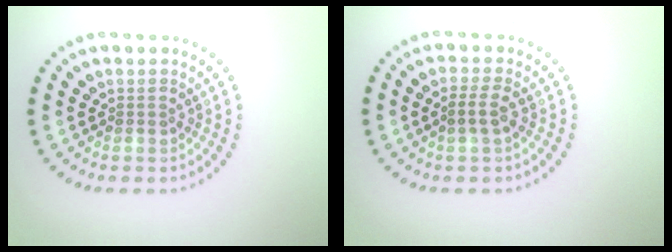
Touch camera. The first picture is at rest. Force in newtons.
{"total": 1.6, "press": 1.4, "slide": 0.9}